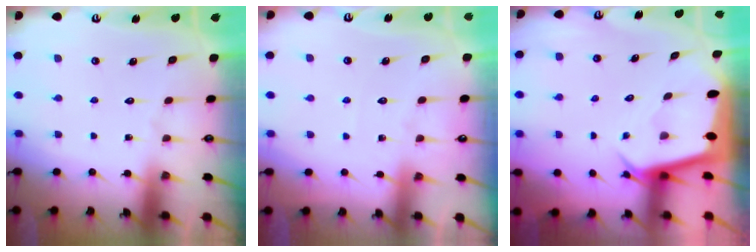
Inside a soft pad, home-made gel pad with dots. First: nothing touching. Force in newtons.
{"total": 4.4, "press": 4.3, "slide": 0.7}
{"total": 3.4, "press": 3.4, "slide": 0.3}